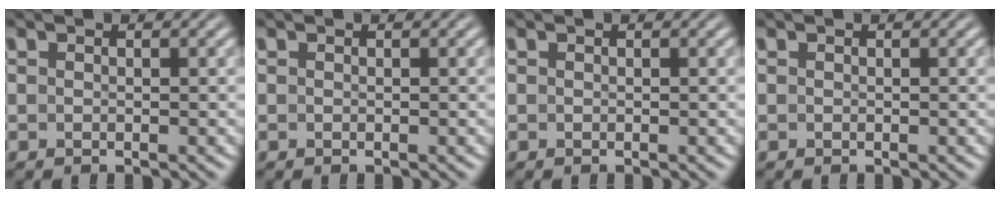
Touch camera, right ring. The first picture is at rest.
{"total": 0.0}
{"total": 0.0}
{"total": 0.0}